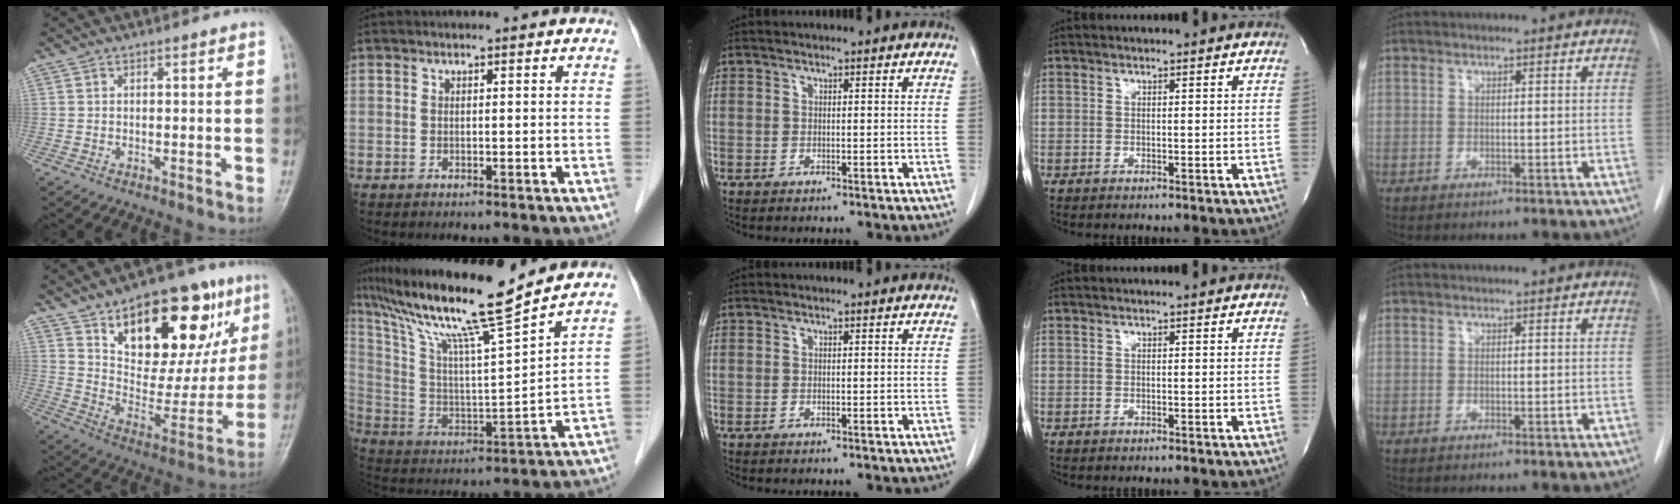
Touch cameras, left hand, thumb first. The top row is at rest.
{"thumb": {"total": 26.3, "force": [12.9, 12.5, 19.2], "torque": [-0.228, -0.033, 0.208]}, "index": {"total": 17.5, "force": [13.6, -1.2, 10.8], "torque": [-0.200, 0.008, 0.242]}}